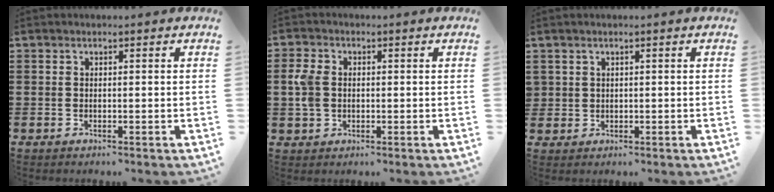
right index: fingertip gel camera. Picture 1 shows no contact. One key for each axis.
{"total": 3.7, "fx": 0.2, "fy": 2.7, "fz": 2.5, "tx": -0.077, "ty": 0.002, "tz": -0.005}
{"total": 1.3, "fx": 0.6, "fy": 1.2, "fz": 0.0, "tx": -0.005, "ty": 0.005, "tz": 0.011}